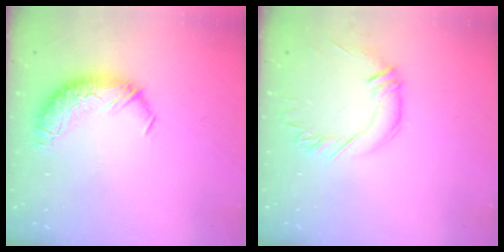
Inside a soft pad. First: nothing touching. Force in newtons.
{"total": 0.9, "press": 0.8, "slide": 0.4}